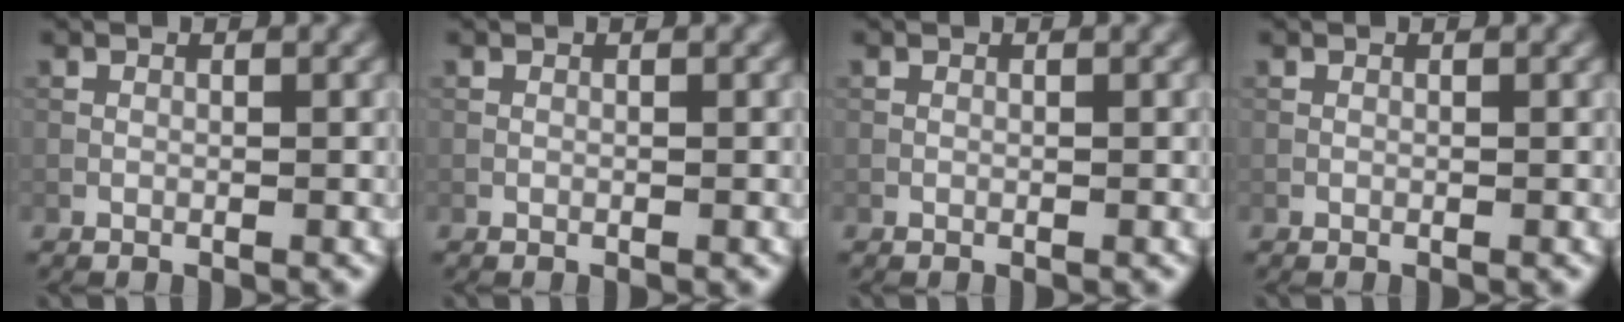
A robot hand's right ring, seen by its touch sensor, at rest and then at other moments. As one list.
[{"total": 0.0}, {"total": 0.0}, {"total": 0.0}]